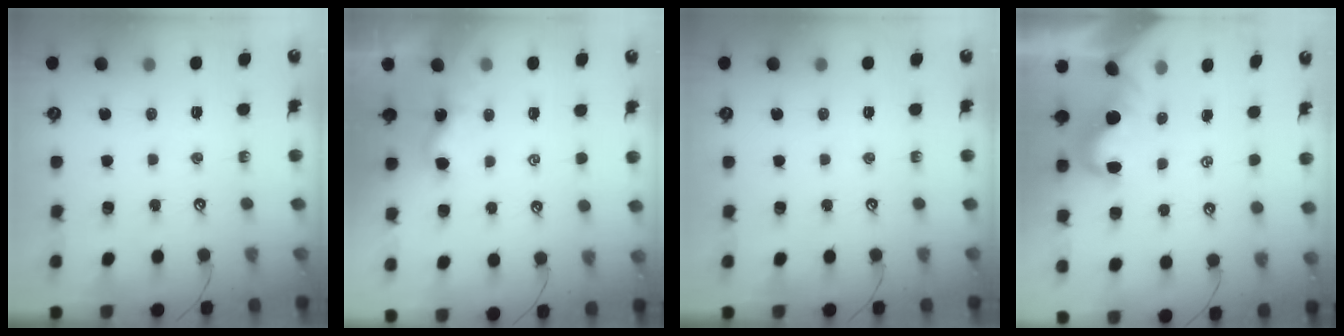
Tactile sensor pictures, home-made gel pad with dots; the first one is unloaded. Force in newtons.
{"total": 1.9, "press": 1.9, "slide": 0.1}
{"total": 0.0}
{"total": 1.9, "press": 1.9, "slide": 0.6}